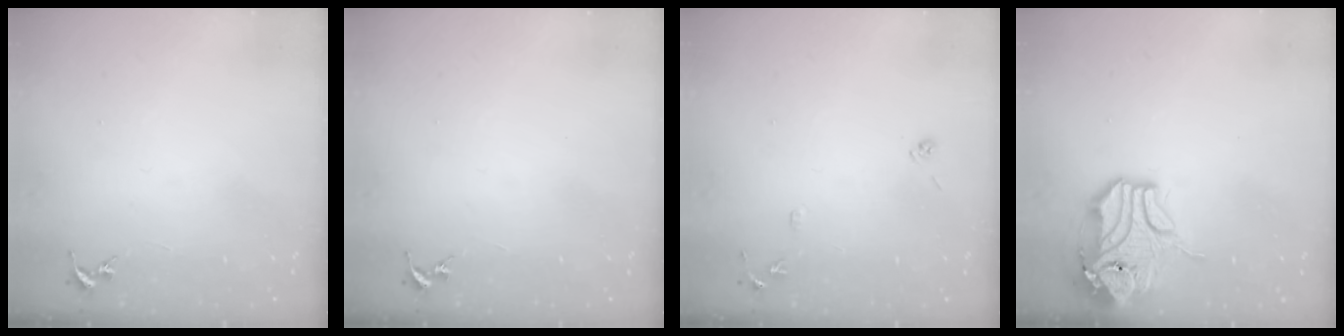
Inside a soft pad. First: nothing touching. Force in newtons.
{"total": 0.0}
{"total": 7.1, "press": 7.0, "slide": 0.8}
{"total": 13.3, "press": 13.2, "slide": 2.0}